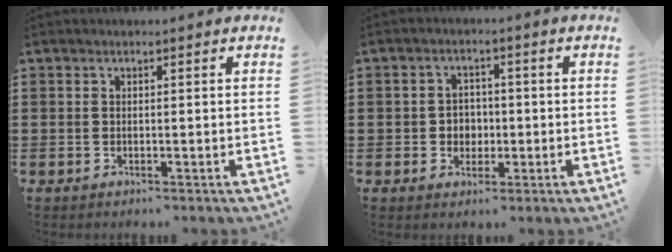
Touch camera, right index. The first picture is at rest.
{"total": 2.9, "force": [-0.6, 2.6, 1.1], "torque": [-0.030, 0.005, -0.017]}